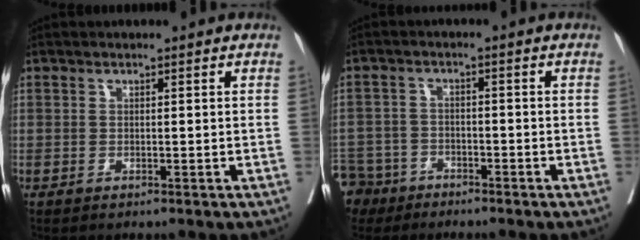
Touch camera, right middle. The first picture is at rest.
{"total": 8.3, "force": [-6.3, 5.3, 0.9], "torque": [-0.040, -0.008, -0.114]}